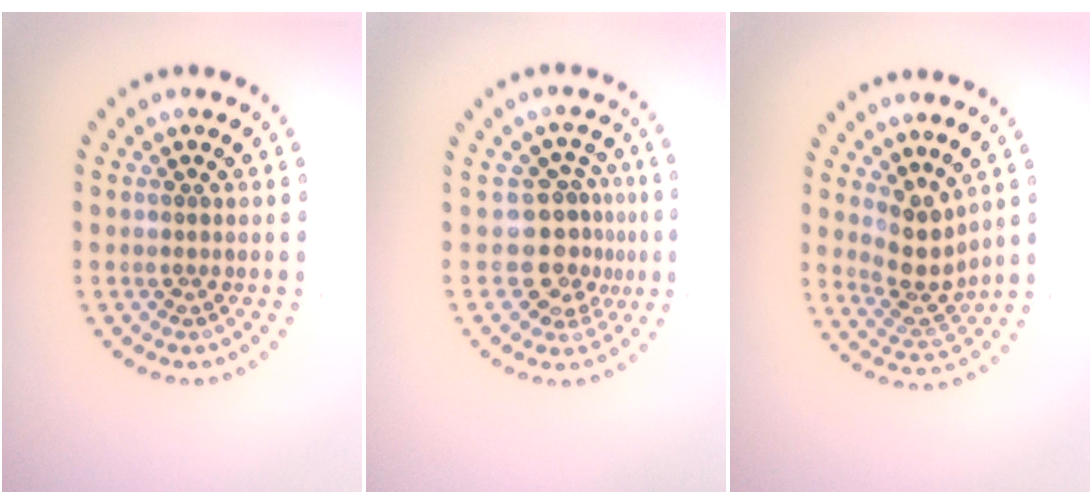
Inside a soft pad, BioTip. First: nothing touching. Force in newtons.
{"total": 3.8, "press": 3.0, "slide": 2.3}
{"total": 3.5, "press": 2.7, "slide": 2.3}